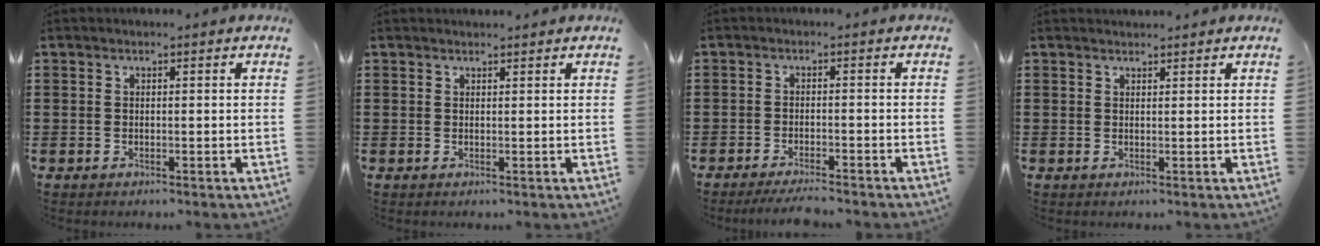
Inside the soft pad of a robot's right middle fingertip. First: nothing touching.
{"total": 0.7, "force": [0.7, 0.0, -0.1], "torque": [-0.001, -0.003, 0.013]}
{"total": 2.9, "force": [-2.7, -0.1, 1.1], "torque": [-0.020, -0.002, -0.051]}
{"total": 1.0, "force": [1.0, 0.0, -0.1], "torque": [-0.001, -0.003, 0.019]}